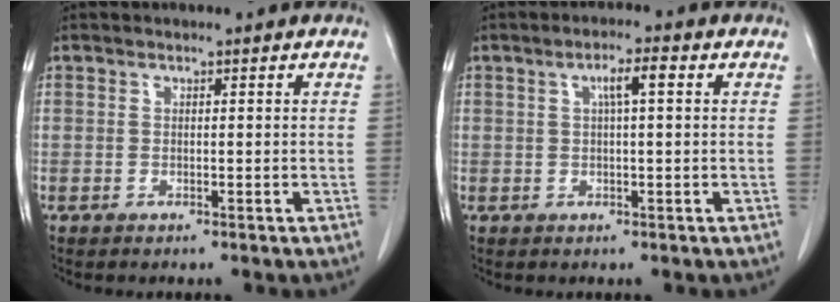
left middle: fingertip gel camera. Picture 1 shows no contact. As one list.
[{"total": 3.1, "force": [0.8, 0.4, 3.0], "torque": [-0.052, 0.009, 0.014]}]